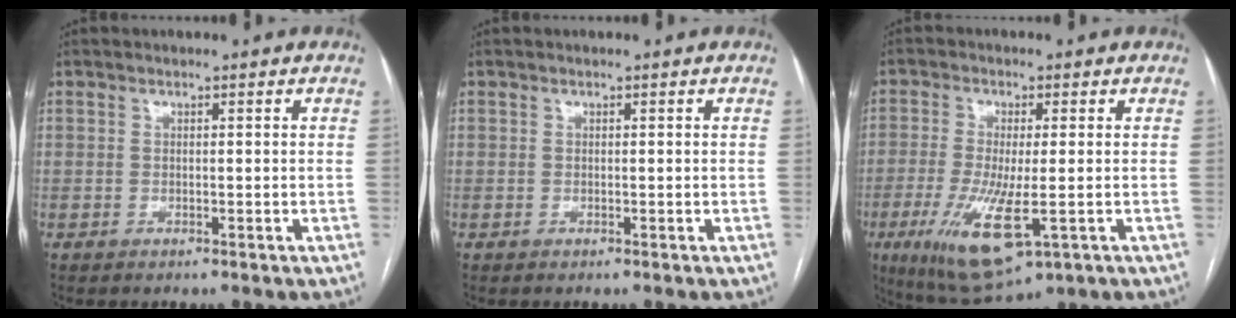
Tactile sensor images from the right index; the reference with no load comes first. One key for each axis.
{"total": 0.0}
{"total": 11.8, "fx": -3.8, "fy": 2.7, "fz": 10.9, "tx": -0.213, "ty": -0.036, "tz": -0.057}